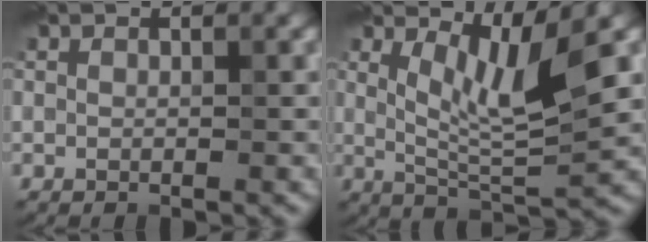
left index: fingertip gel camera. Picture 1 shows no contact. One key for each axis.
{"total": 5.8, "fx": 2.2, "fy": 1.2, "fz": 5.2, "tx": -0.098, "ty": -0.013, "tz": 0.044}